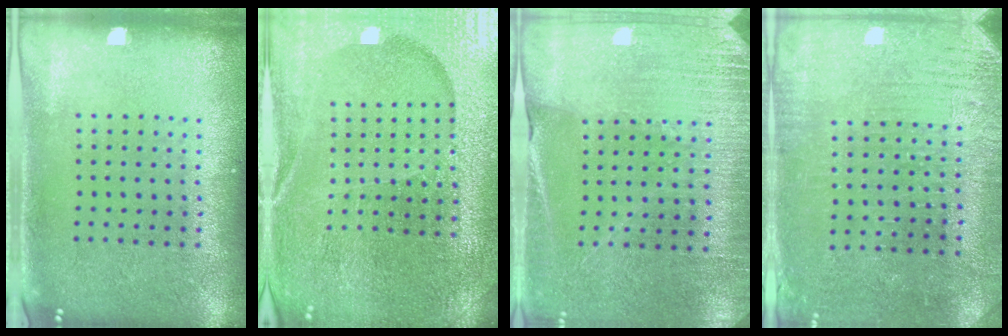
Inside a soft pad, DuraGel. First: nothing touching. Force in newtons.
{"total": 4.0, "press": 3.9, "slide": 1.0}
{"total": 2.9, "press": 2.9, "slide": 0.2}
{"total": 3.0, "press": 2.9, "slide": 0.7}